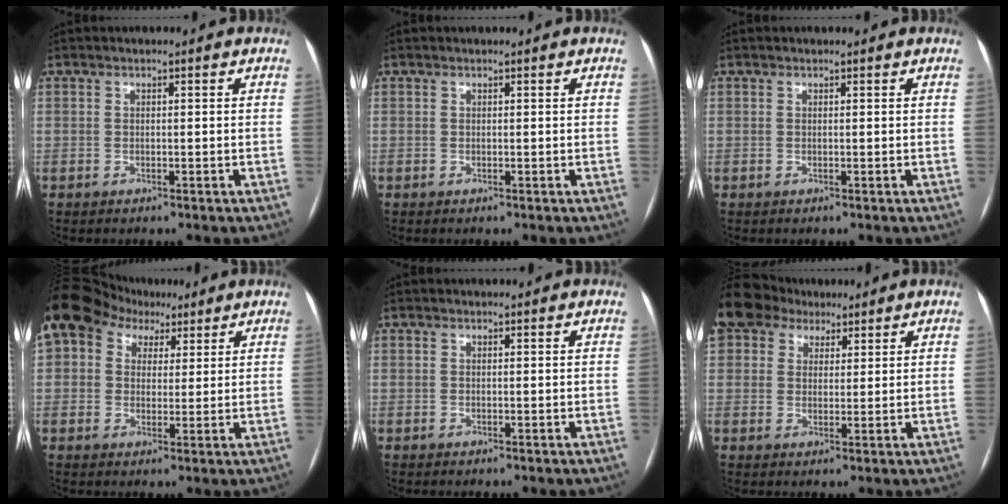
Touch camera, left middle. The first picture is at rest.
{"total": 0.6, "force": [0.6, 0.0, 0.2], "torque": [-0.001, 0.010, 0.011]}
{"total": 0.6, "force": [0.6, 0.1, 0.1], "torque": [-0.002, 0.006, 0.009]}
{"total": 17.8, "force": [9.0, 13.3, 7.7], "torque": [-0.206, 0.092, 0.166]}
{"total": 1.1, "force": [1.0, 0.2, 0.2], "torque": [-0.010, 0.011, 0.015]}
{"total": 14.5, "force": [9.1, 9.9, 5.2], "torque": [-0.152, 0.065, 0.169]}